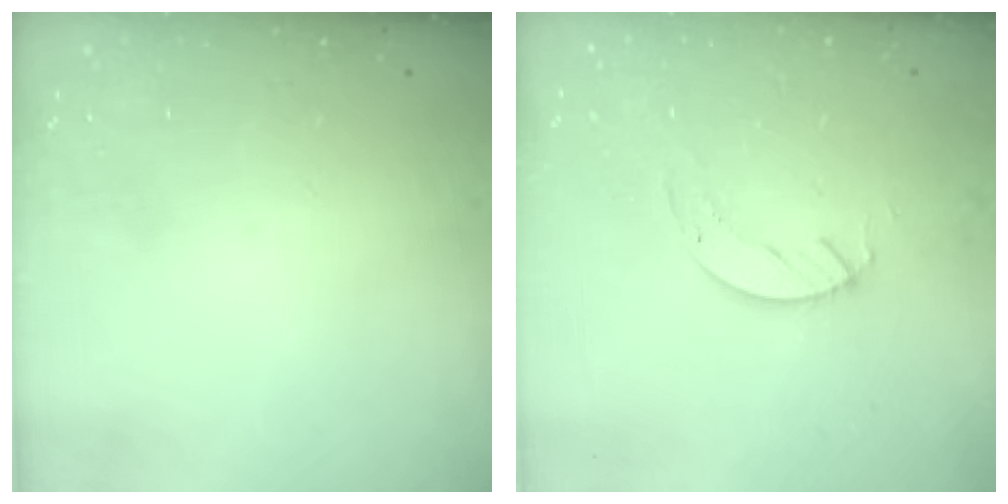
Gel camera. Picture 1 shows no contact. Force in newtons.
{"total": 3.5, "press": 3.5, "slide": 0.4}